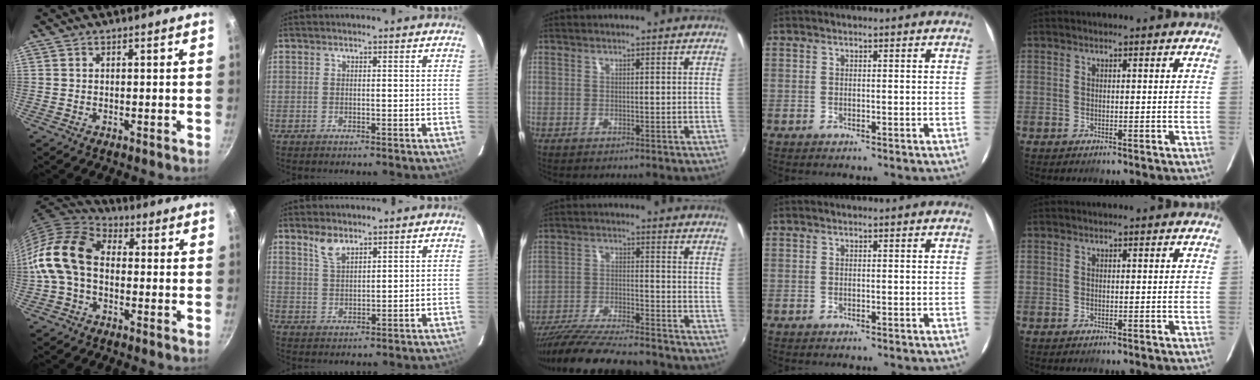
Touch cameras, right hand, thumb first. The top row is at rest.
{"thumb": {"total": 14.5, "force": [-1.0, 10.2, 10.2], "torque": [-0.184, 0.037, -0.042]}, "index": {"total": 4.3, "force": [3.1, 1.7, 2.3], "torque": [-0.045, 0.002, 0.063]}, "middle": {"total": 19.1, "force": [-16.6, 3.0, 9.0], "torque": [-0.176, -0.040, -0.269]}}